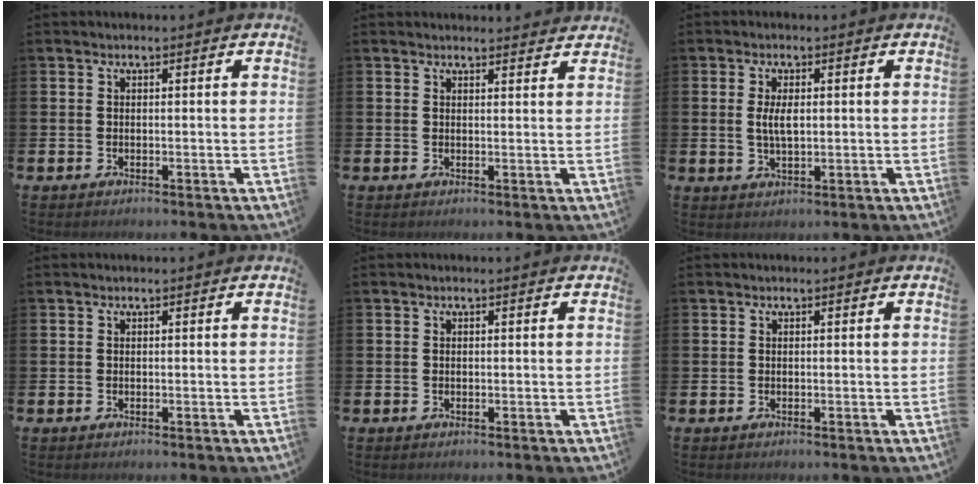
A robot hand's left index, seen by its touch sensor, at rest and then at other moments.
{"total": 1.6, "force": [1.6, 0.2, 0.0], "torque": [0.008, -0.010, 0.028]}
{"total": 3.3, "force": [0.6, 1.4, 3.0], "torque": [-0.047, 0.002, 0.005]}
{"total": 0.0}
{"total": 0.0}
{"total": 0.0}